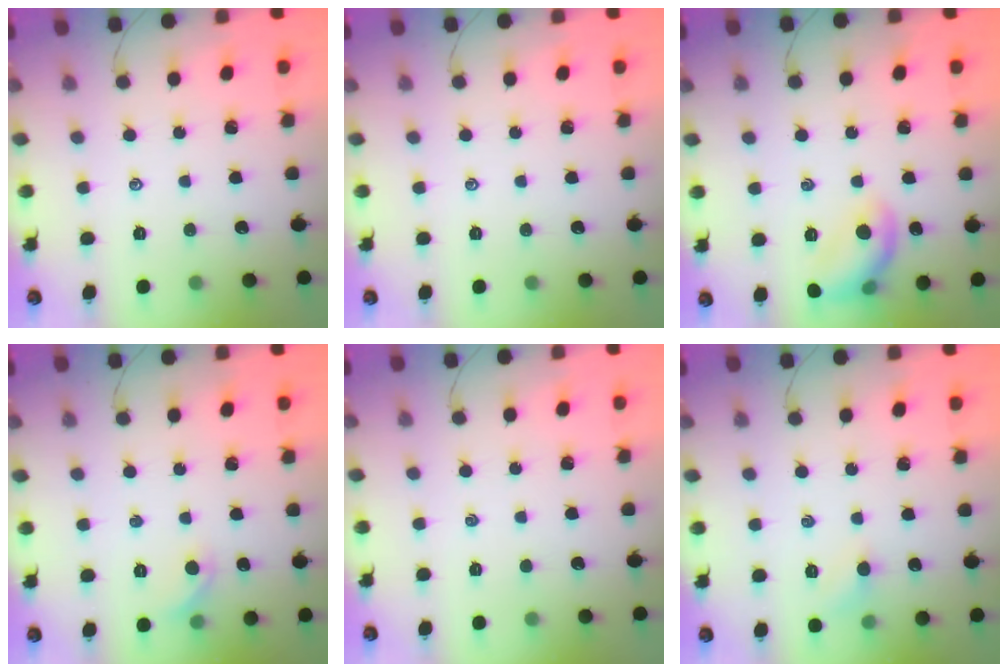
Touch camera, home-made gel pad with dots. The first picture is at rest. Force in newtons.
{"total": 0.0}
{"total": 10.3, "press": 10.3, "slide": 0.1}
{"total": 5.9, "press": 5.6, "slide": 1.6}
{"total": 0.0}
{"total": 4.2, "press": 3.9, "slide": 1.3}